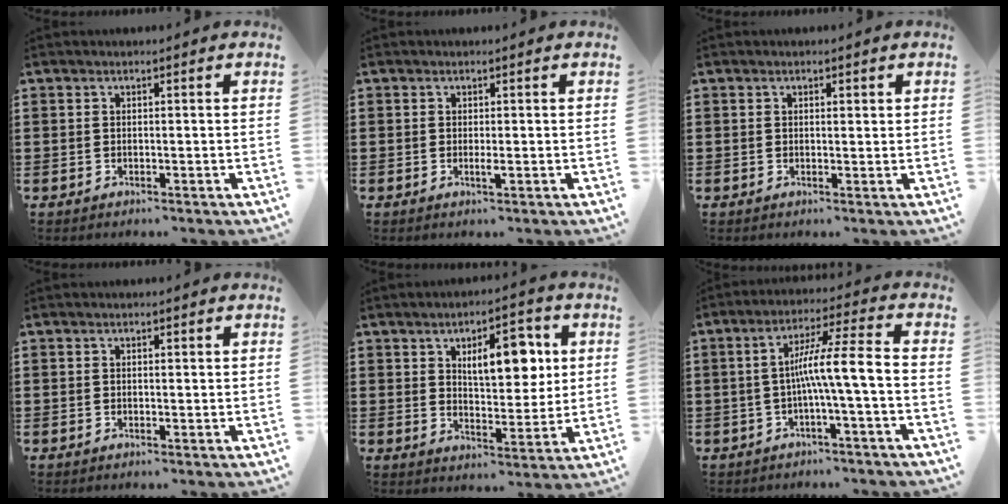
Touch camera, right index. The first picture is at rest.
{"total": 1.1, "force": [-0.1, 0.0, 1.1], "torque": [-0.020, -0.004, -0.002]}
{"total": 0.8, "force": [0.3, 0.3, 0.7], "torque": [-0.014, 0.003, 0.005]}
{"total": 0.6, "force": [0.2, 0.2, 0.5], "torque": [-0.010, 0.002, 0.004]}
{"total": 9.0, "force": [3.1, 4.2, 7.3], "torque": [-0.111, -0.003, 0.046]}
{"total": 8.2, "force": [-1.7, 0.0, 8.1], "torque": [-0.142, 0.001, -0.035]}